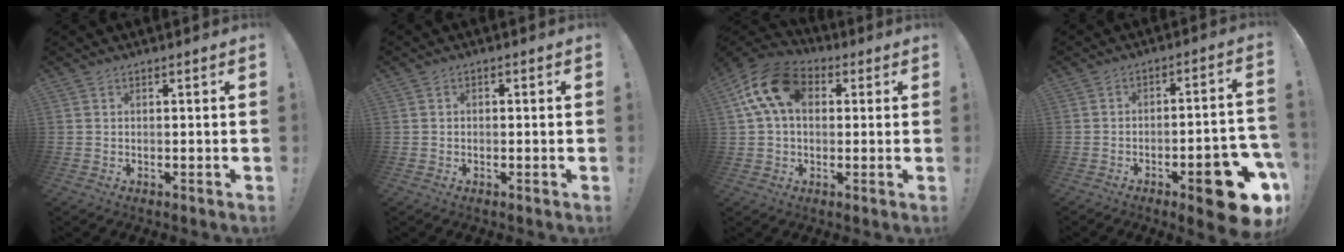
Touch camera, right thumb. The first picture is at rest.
{"total": 1.0, "force": [-0.7, 0.6, 0.5], "torque": [-0.008, 0.003, -0.012]}
{"total": 15.8, "force": [4.6, 10.4, 11.0], "torque": [-0.195, 0.006, 0.087]}
{"total": 14.1, "force": [-7.1, 4.3, 11.4], "torque": [-0.120, 0.040, -0.101]}